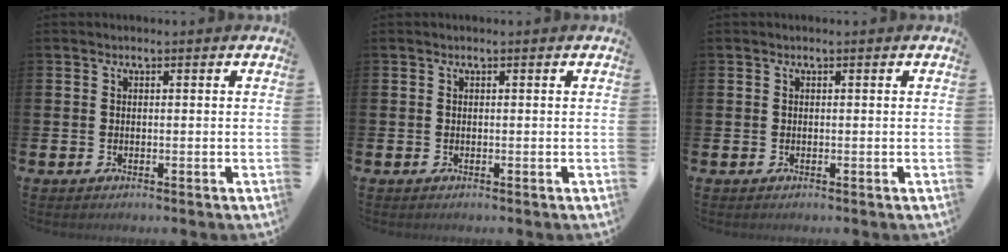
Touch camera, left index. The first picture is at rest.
{"total": 0.0}
{"total": 0.0}